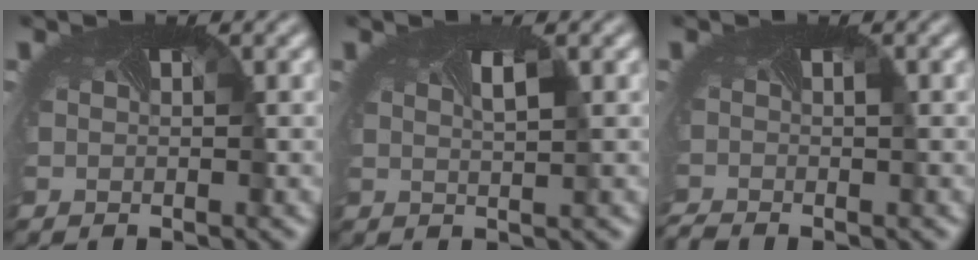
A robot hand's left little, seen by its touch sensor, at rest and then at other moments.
{"total": 1.2, "force": [0.5, 0.0, 1.1], "torque": [-0.013, 0.002, 0.009]}
{"total": 2.0, "force": [-1.7, 0.2, 1.1], "torque": [-0.018, -0.014, -0.032]}